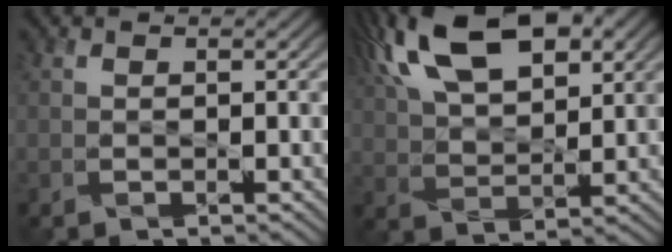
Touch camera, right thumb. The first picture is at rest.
{"total": 15.4, "force": [7.7, 7.2, 11.2], "torque": [-0.238, 0.023, 0.130]}